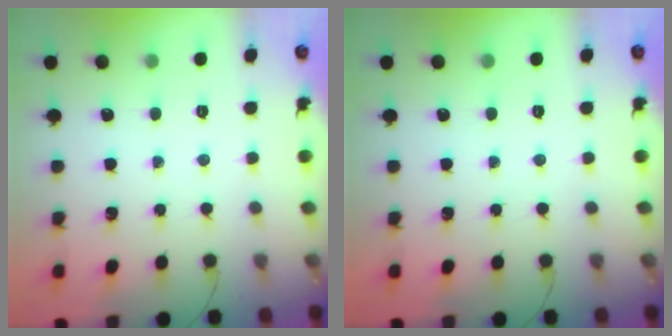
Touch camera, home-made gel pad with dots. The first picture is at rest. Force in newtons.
{"total": 0.0}